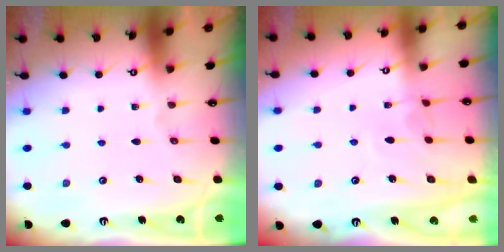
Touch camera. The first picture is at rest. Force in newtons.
{"total": 2.2, "press": 2.2, "slide": 0.4}